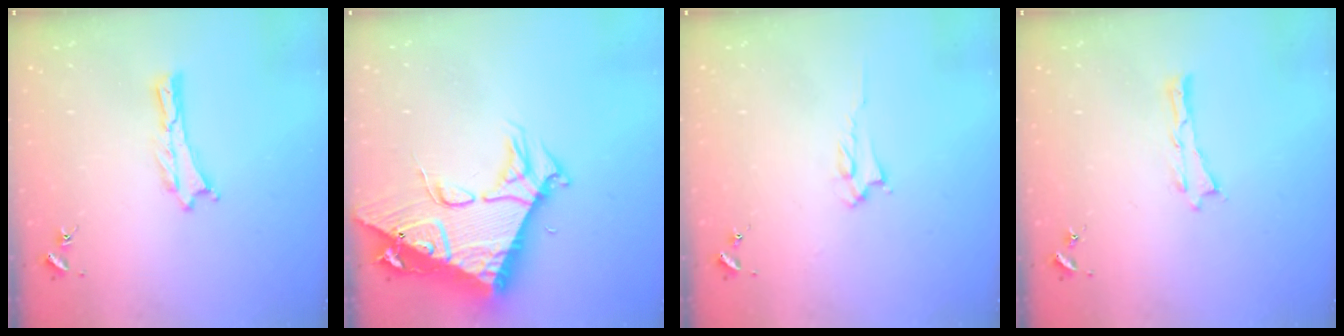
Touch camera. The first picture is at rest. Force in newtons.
{"total": 10.8, "press": 10.8, "slide": 0.9}
{"total": 2.0, "press": 1.9, "slide": 0.3}
{"total": 0.0}